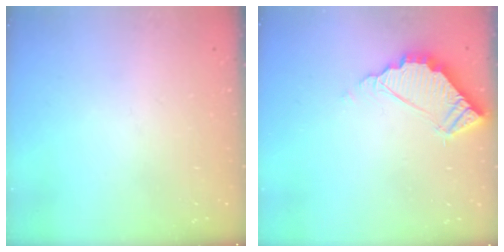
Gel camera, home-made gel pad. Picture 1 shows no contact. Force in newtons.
{"total": 6.7, "press": 6.7, "slide": 0.2}